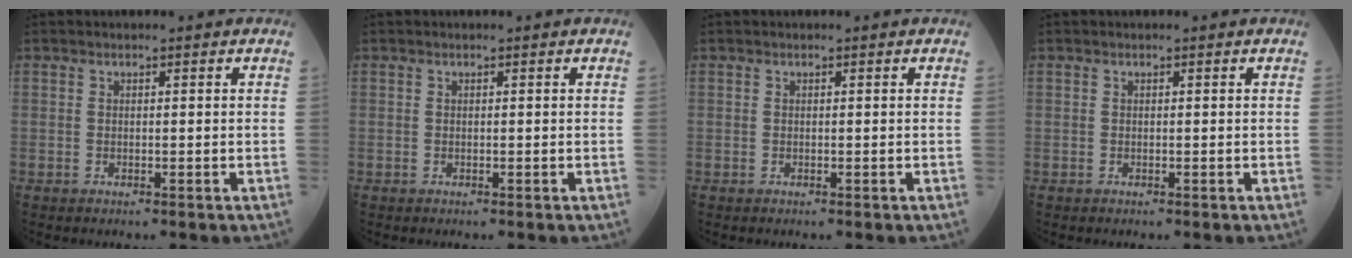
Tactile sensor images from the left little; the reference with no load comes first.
{"total": 0.0}
{"total": 0.0}
{"total": 0.0}